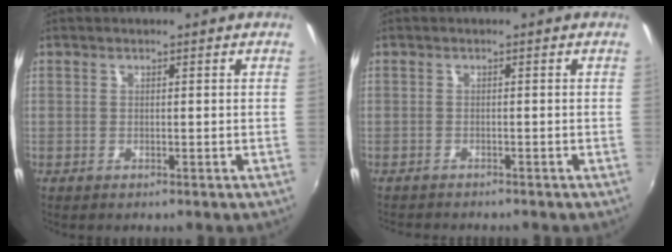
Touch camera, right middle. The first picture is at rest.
{"total": 2.8, "force": [-2.7, 0.5, 0.6], "torque": [-0.023, -0.017, -0.046]}